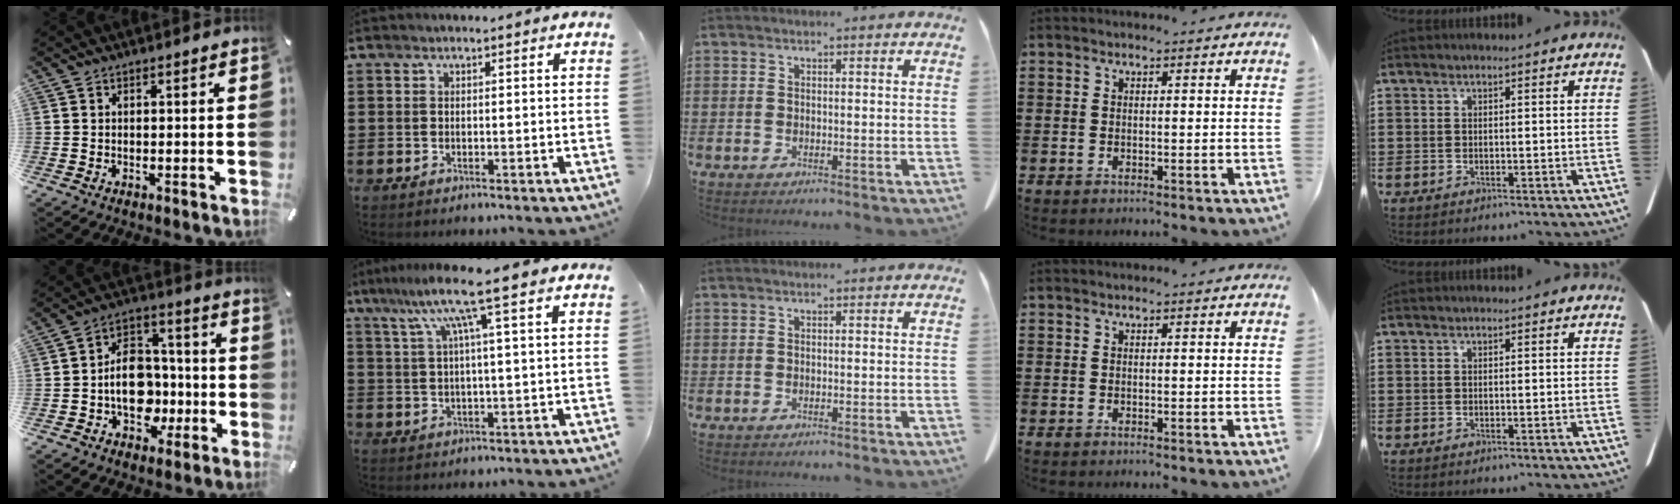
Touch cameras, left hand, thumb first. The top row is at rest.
{"thumb": {"total": 12.9, "force": [-2.8, 10.0, 7.7], "torque": [-0.125, 0.021, -0.045]}, "index": {"total": 10.0, "force": [5.3, -0.1, 8.4], "torque": [-0.176, -0.002, 0.088]}}